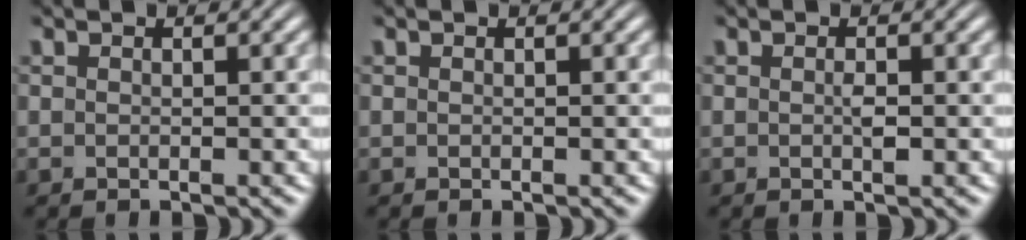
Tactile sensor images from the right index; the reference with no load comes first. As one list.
[{"total": 0.0}, {"total": 0.7, "force": [-0.1, -0.1, 0.7], "torque": [-0.010, -0.003, -0.003]}]